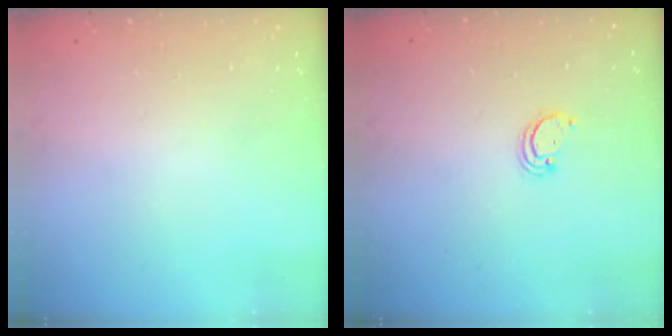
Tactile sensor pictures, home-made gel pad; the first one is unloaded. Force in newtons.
{"total": 2.2, "press": 2.2, "slide": 0.2}